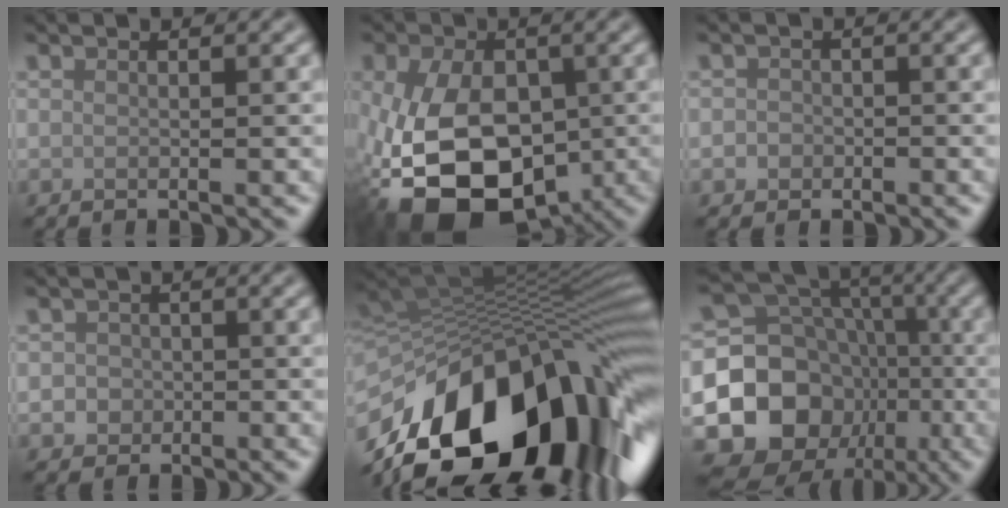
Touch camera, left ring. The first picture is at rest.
{"total": 14.2, "force": [-3.8, 9.2, 10.2], "torque": [-0.197, -0.031, -0.061]}
{"total": 1.2, "force": [-0.4, 1.1, 0.2], "torque": [0.006, -0.001, -0.009]}
{"total": 1.9, "force": [-0.4, 1.8, 0.4], "torque": [0.014, -0.001, -0.015]}
{"total": 18.9, "force": [-7.7, 9.7, 14.2], "torque": [-0.235, -0.003, -0.132]}
{"total": 16.3, "force": [-5.9, 13.8, 6.2], "torque": [-0.125, -0.008, -0.121]}